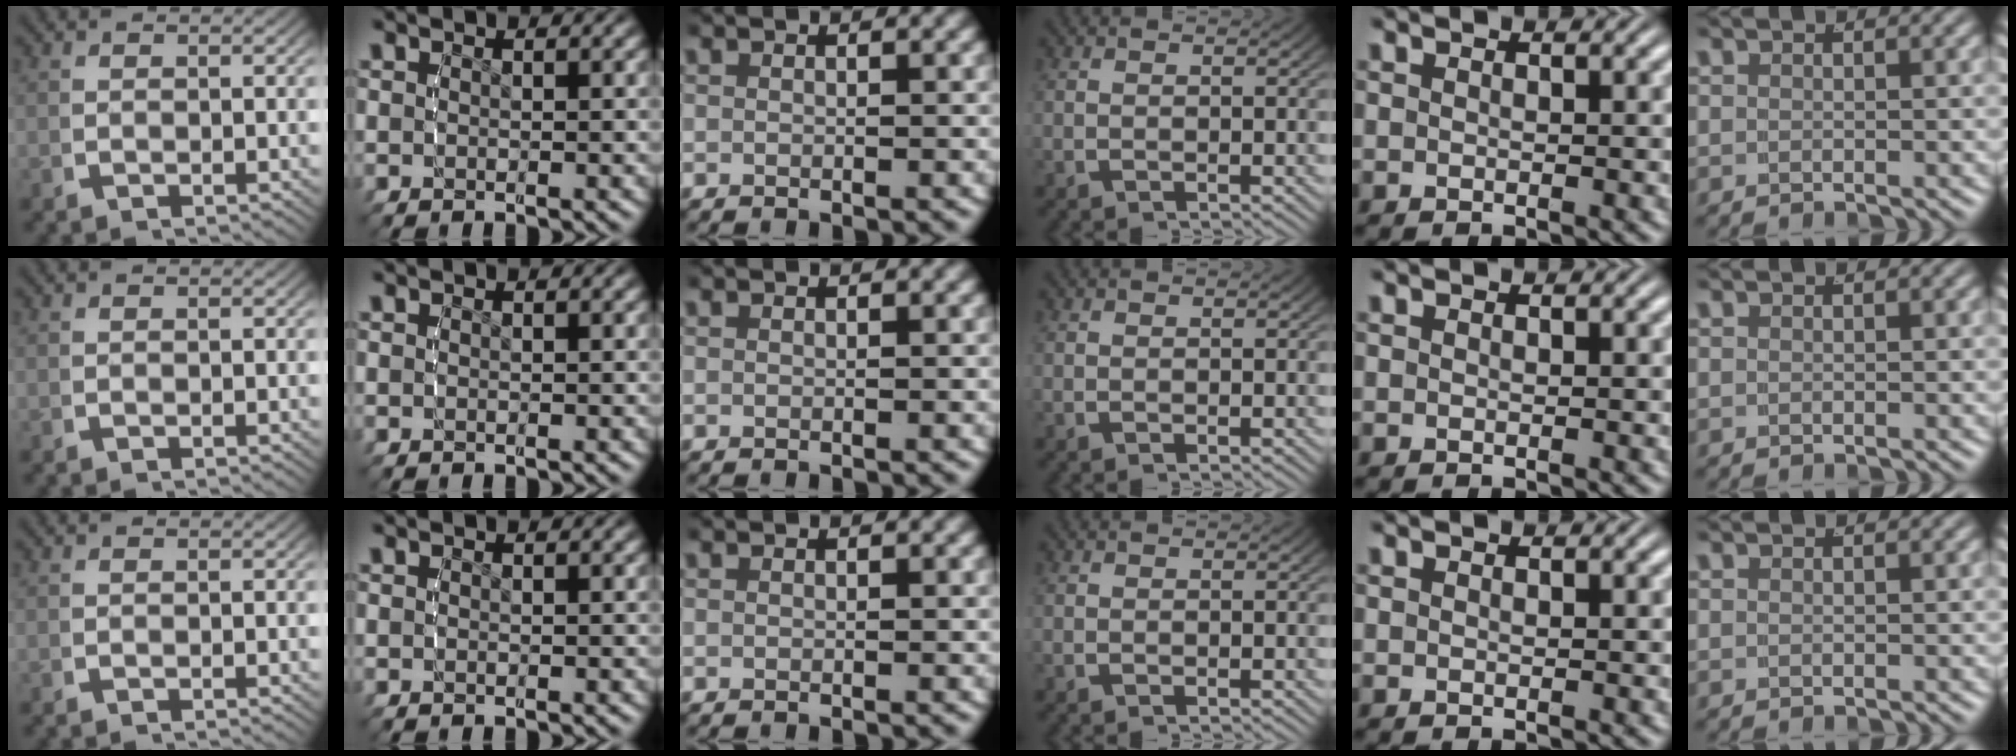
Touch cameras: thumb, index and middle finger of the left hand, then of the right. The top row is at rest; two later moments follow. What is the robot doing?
{"motion": "lift_and_place", "object": "condiment"}